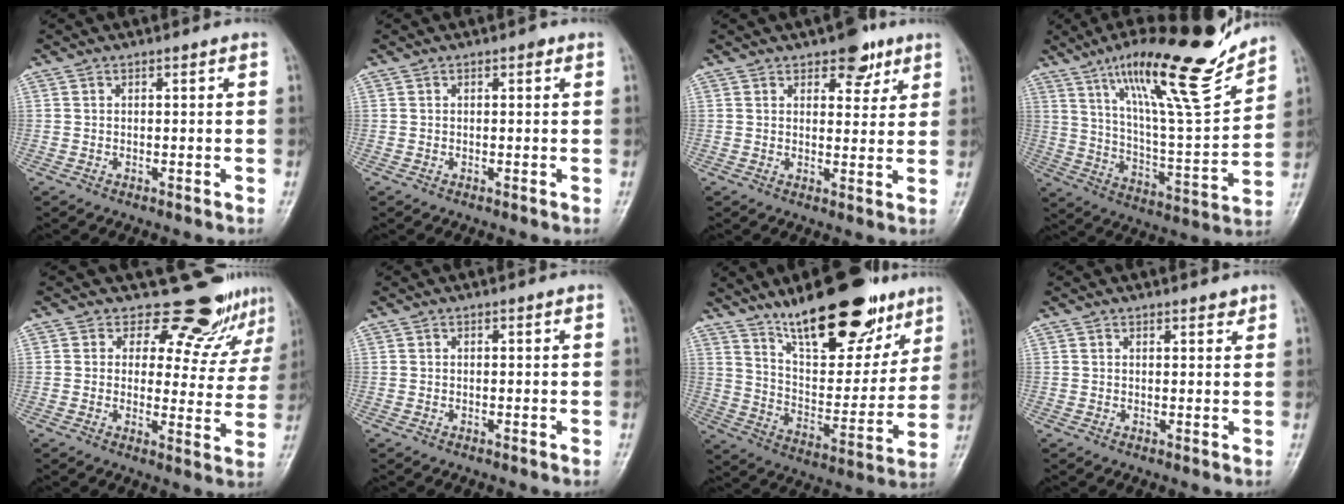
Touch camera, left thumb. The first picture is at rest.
{"total": 0.8, "force": [0.4, 0.5, 0.5], "torque": [0.000, 0.001, 0.001]}
{"total": 6.2, "force": [3.9, 3.4, 3.4], "torque": [-0.015, -0.018, 0.052]}
{"total": 22.7, "force": [16.1, 3.9, 15.5], "torque": [-0.218, -0.080, 0.269]}
{"total": 12.5, "force": [11.0, 5.4, 2.4], "torque": [0.022, -0.083, 0.120]}
{"total": 0.0}
{"total": 23.2, "force": [15.9, 8.8, 14.4], "torque": [-0.168, -0.074, 0.256]}
{"total": 1.7, "force": [1.4, 0.7, 0.7], "torque": [-0.002, -0.008, 0.016]}